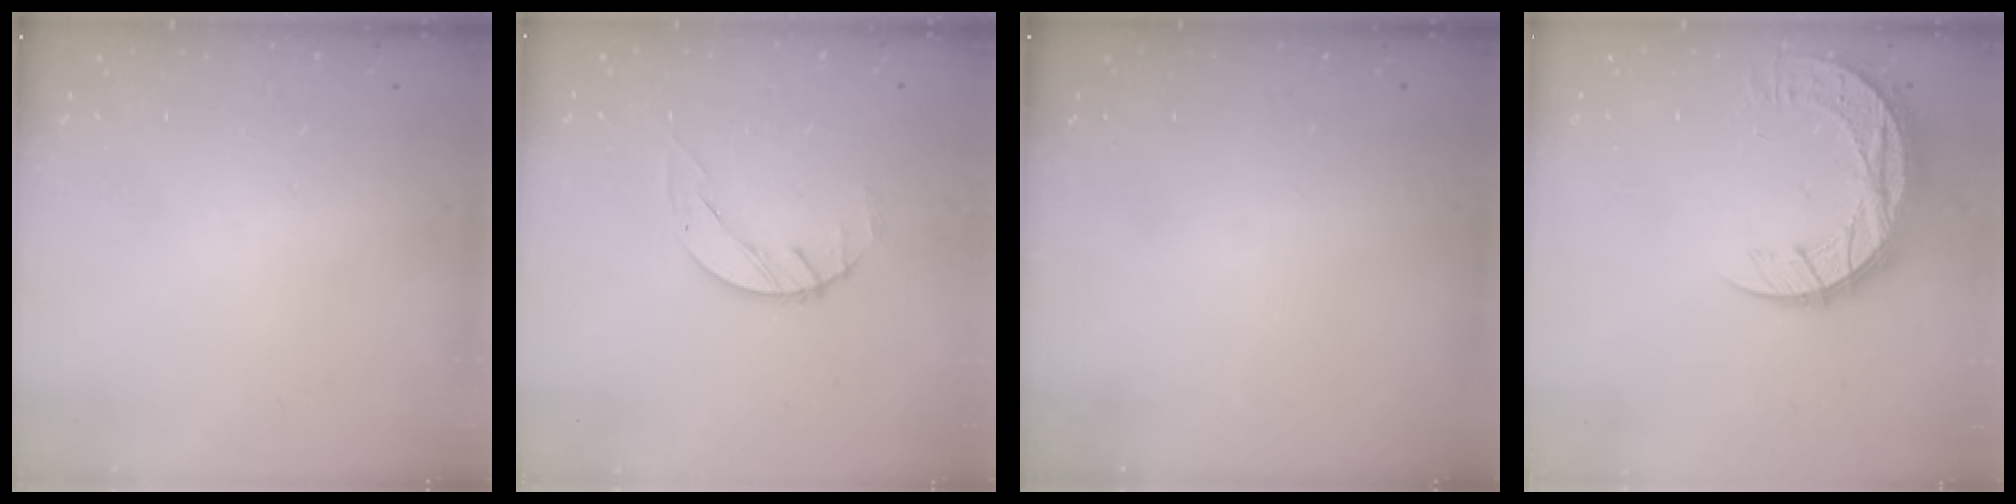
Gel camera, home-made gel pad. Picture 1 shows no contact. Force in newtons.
{"total": 1.4, "press": 1.4, "slide": 0.2}
{"total": 0.0}
{"total": 12.2, "press": 12.2, "slide": 0.9}